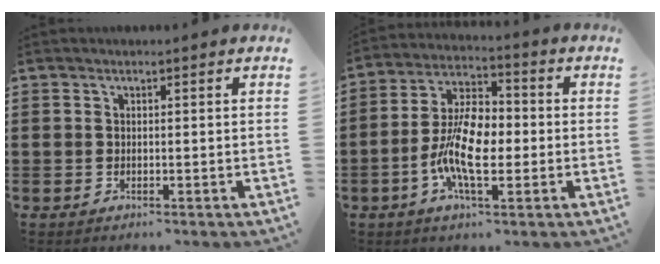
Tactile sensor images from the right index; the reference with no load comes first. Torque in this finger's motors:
{"motor_torque": [2.14, 0.00, 1.05, 0.21]}